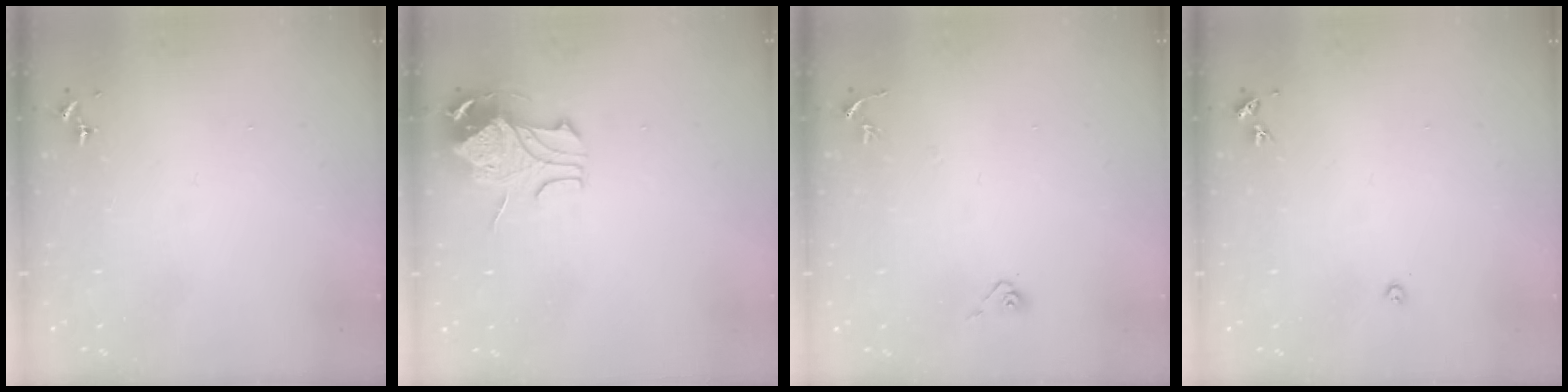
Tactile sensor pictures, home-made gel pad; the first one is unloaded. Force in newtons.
{"total": 9.9, "press": 9.8, "slide": 1.4}
{"total": 4.5, "press": 4.4, "slide": 0.8}
{"total": 2.2, "press": 2.2, "slide": 0.3}